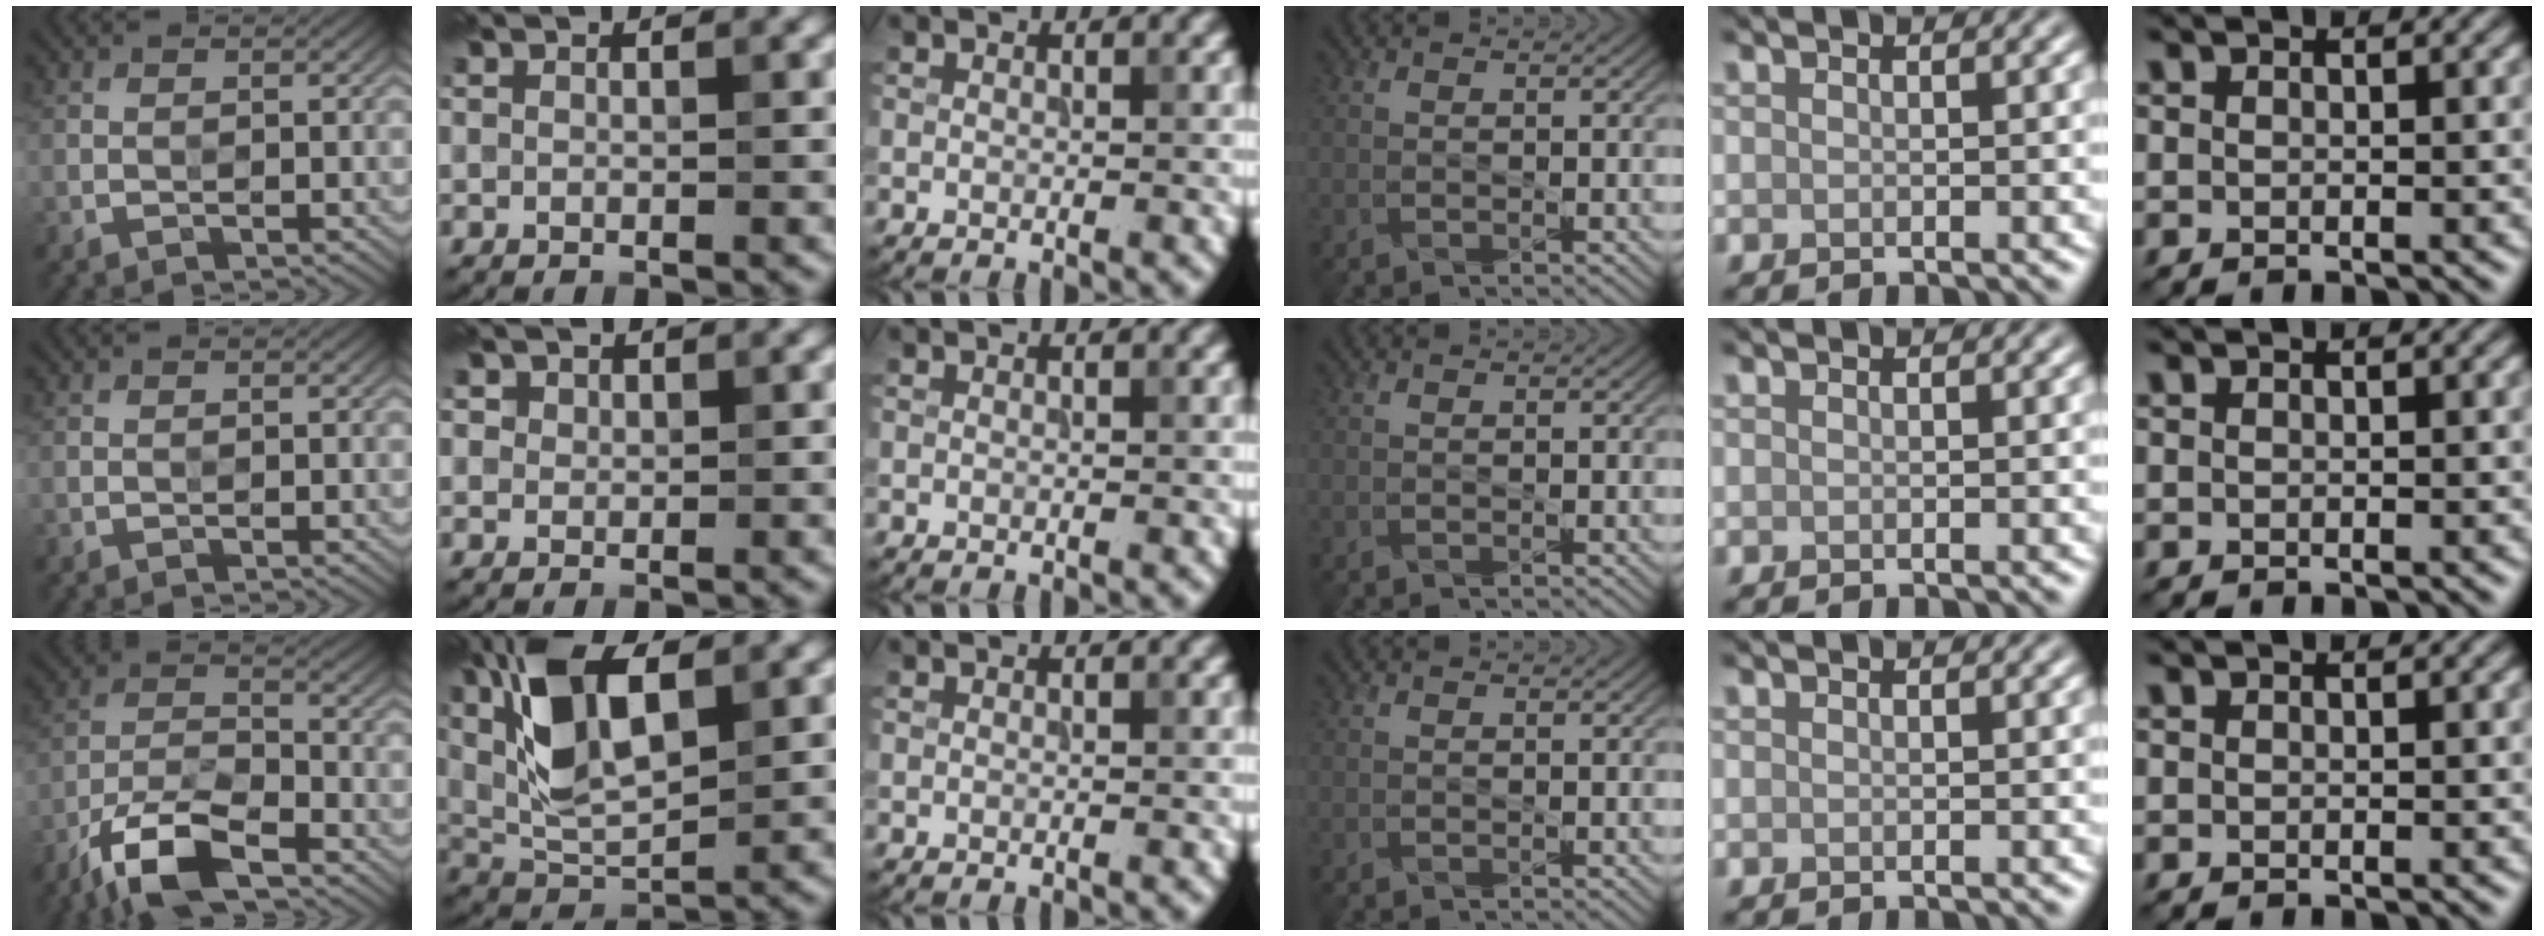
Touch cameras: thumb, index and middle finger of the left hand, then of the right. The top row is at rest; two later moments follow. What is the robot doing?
{"motion": "press", "object": "stopwatch"}